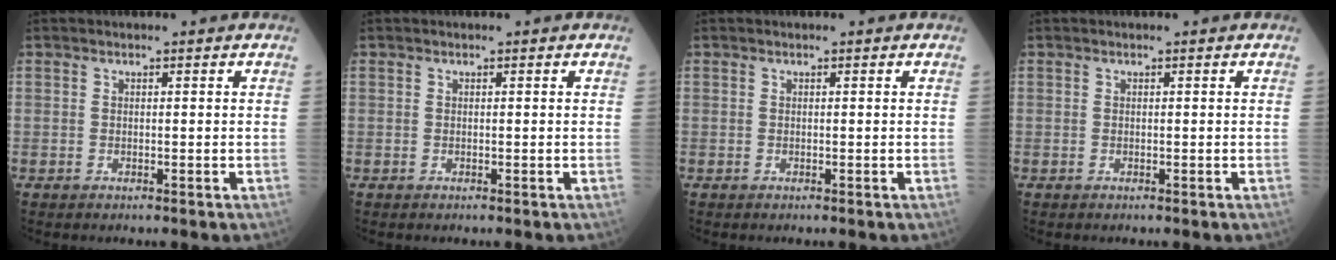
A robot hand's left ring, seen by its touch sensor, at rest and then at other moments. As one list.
[{"total": 0.0}, {"total": 0.0}, {"total": 0.0}]